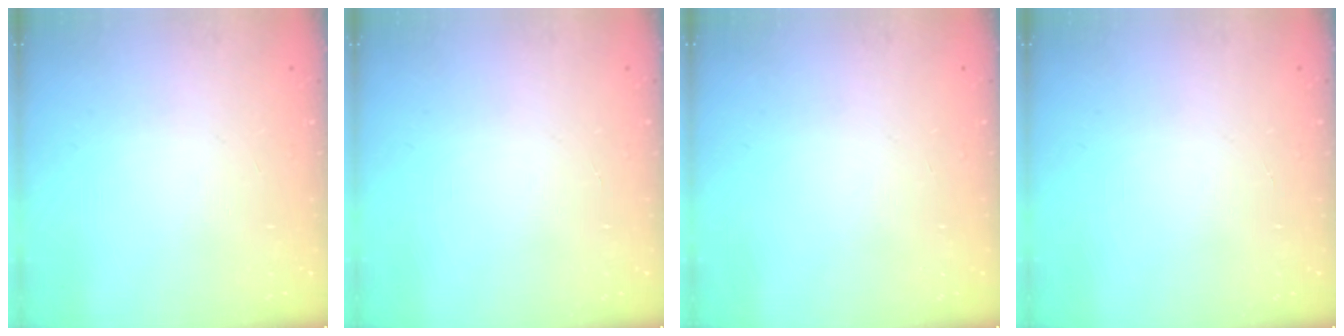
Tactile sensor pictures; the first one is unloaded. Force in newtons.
{"total": 0.0}
{"total": 0.0}
{"total": 0.0}